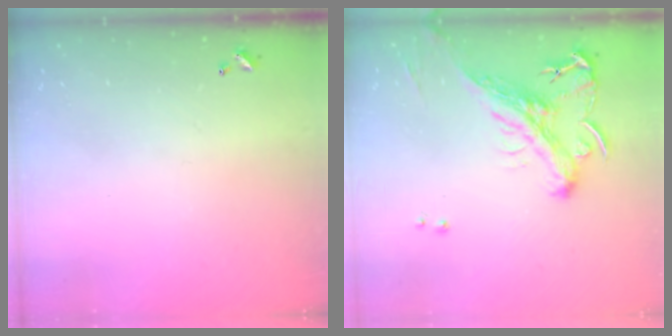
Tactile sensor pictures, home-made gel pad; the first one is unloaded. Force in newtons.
{"total": 2.2, "press": 1.4, "slide": 1.7}